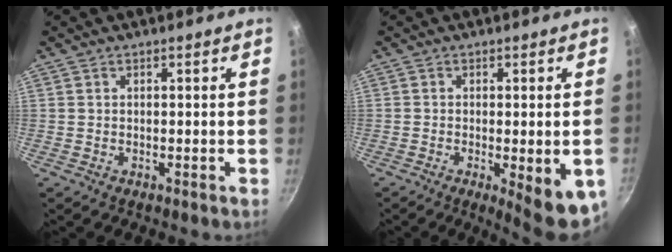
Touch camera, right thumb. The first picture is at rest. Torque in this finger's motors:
{"motor_torque": [-0.06, 0.57, -0.07, 0.04, 0.04]}